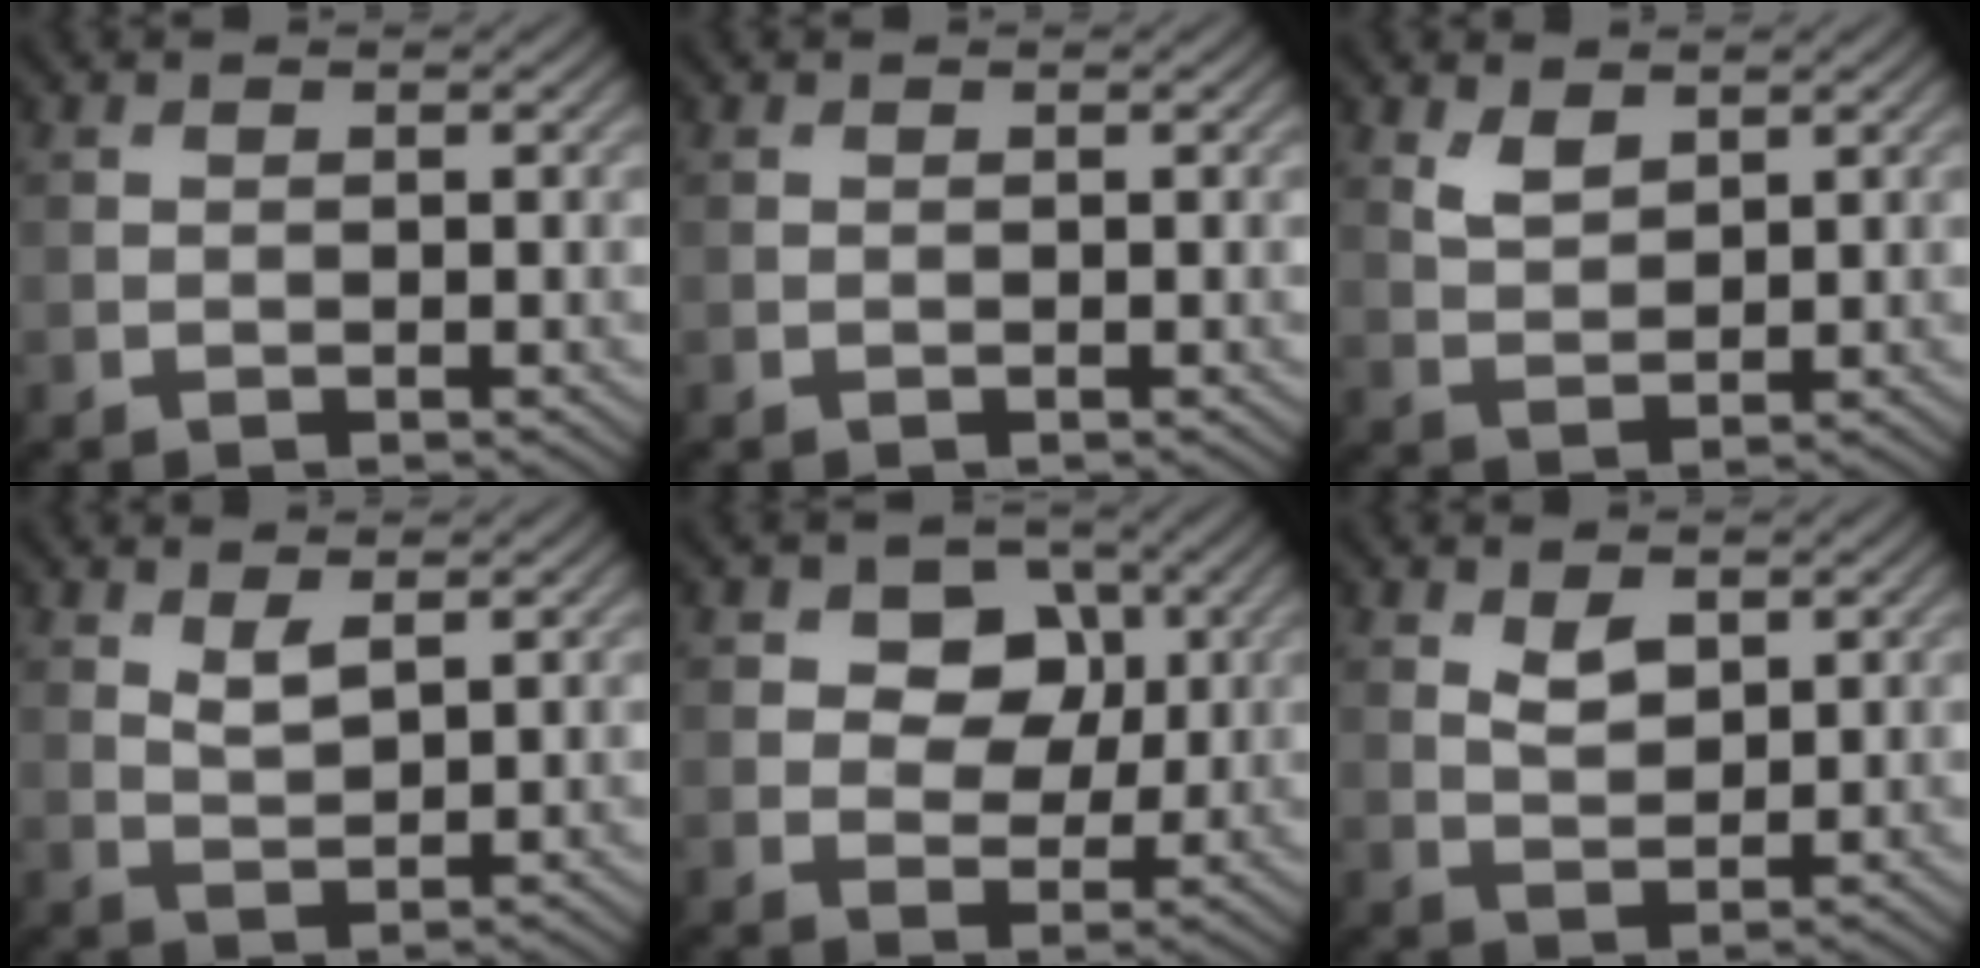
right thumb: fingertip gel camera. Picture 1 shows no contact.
{"total": 0.0}
{"total": 2.8, "force": [1.9, 1.3, 1.5], "torque": [-0.039, -0.005, 0.043]}
{"total": 2.4, "force": [1.6, 0.8, 1.7], "torque": [-0.039, -0.006, 0.034]}
{"total": 6.1, "force": [1.9, 4.6, 3.5], "torque": [-0.061, -0.004, 0.022]}
{"total": 2.8, "force": [1.5, 1.4, 1.8], "torque": [-0.040, -0.005, 0.033]}